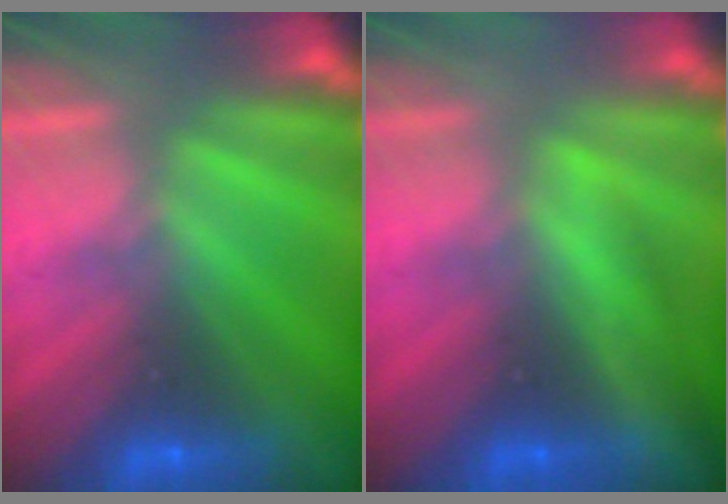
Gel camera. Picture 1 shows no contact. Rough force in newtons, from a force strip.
{"total": 3.4}